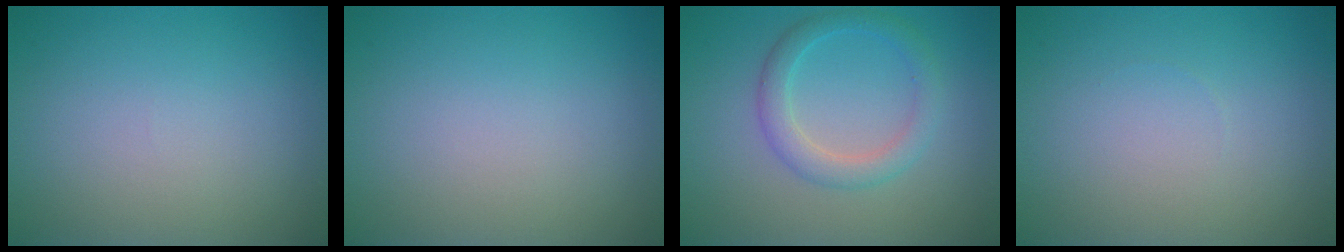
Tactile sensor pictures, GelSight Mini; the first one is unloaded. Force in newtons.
{"total": 0.0}
{"total": 2.8, "press": 2.8, "slide": 0.0}
{"total": 0.0}